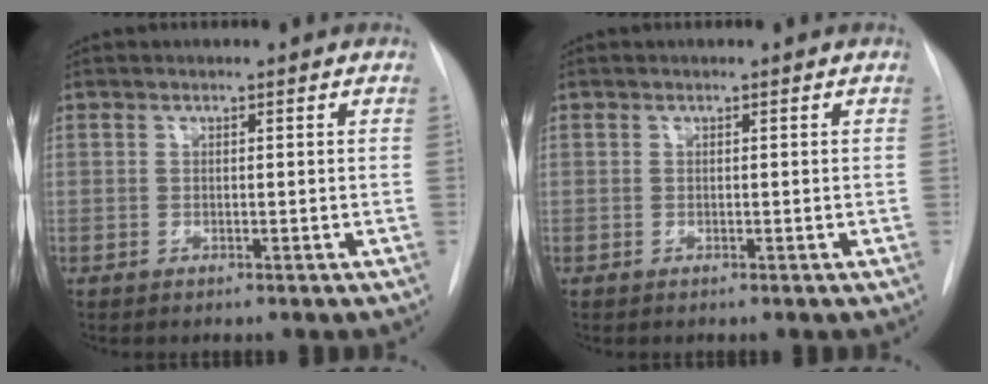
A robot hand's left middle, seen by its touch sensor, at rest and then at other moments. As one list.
[{"total": 0.0}]